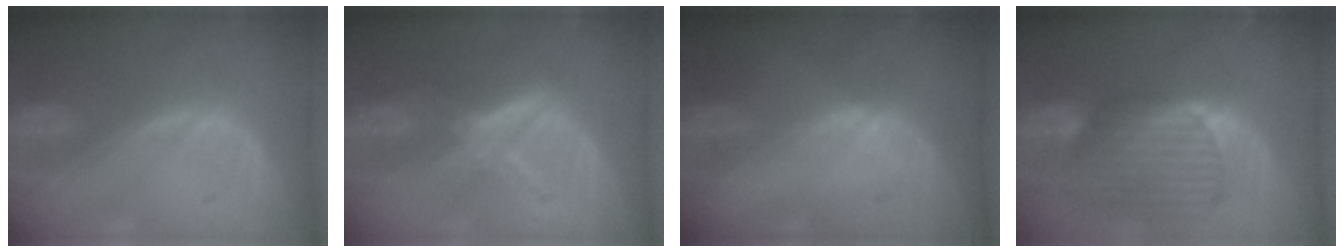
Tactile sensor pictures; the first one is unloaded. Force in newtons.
{"total": 5.7, "press": 5.4, "slide": 1.7}
{"total": 1.2, "press": 0.9, "slide": 0.8}
{"total": 9.8, "press": 8.5, "slide": 4.8}